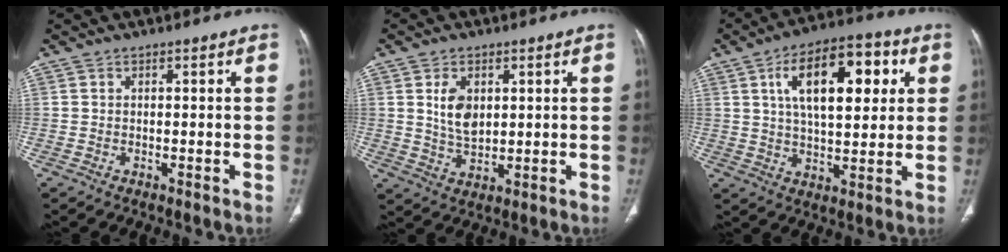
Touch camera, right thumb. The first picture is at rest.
{"total": 6.4, "force": [1.7, 3.9, 4.8], "torque": [-0.078, -0.012, 0.040]}
{"total": 17.0, "force": [5.2, 8.0, 14.0], "torque": [-0.195, 0.004, 0.081]}